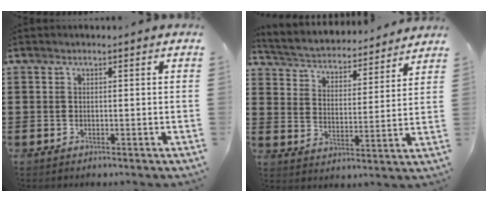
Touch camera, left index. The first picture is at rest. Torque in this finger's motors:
{"motor_torque": [2.14, 0.00, 0.46, 0.12]}